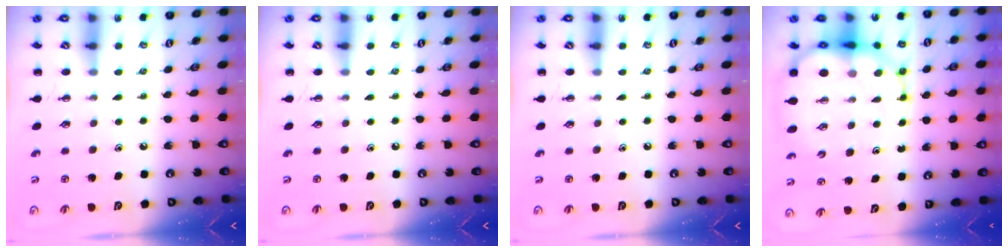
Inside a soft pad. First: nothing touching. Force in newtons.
{"total": 0.0}
{"total": 0.0}
{"total": 17.2, "press": 16.5, "slide": 4.9}